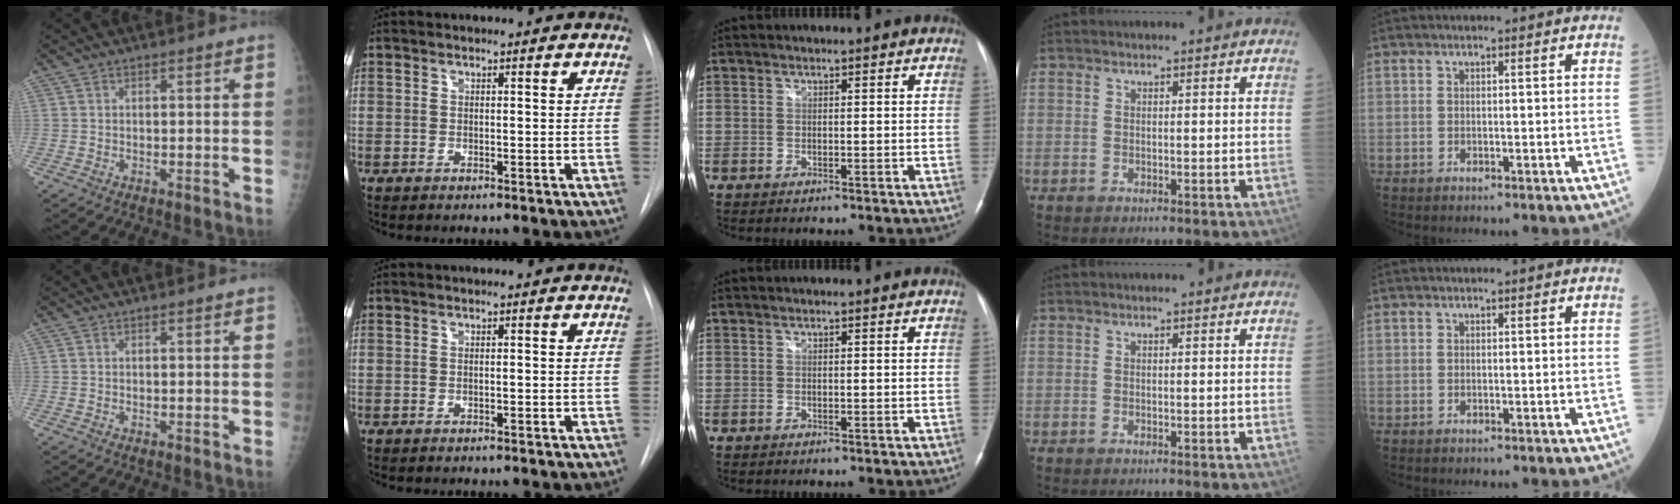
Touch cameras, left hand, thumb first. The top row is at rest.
{}